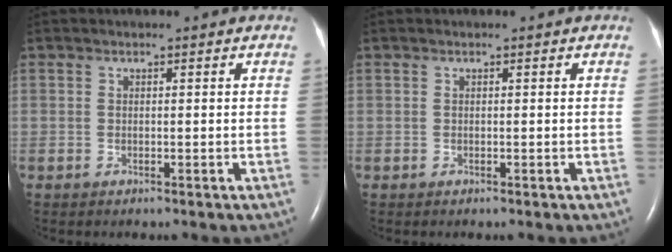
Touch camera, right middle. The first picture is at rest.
{"total": 0.0}